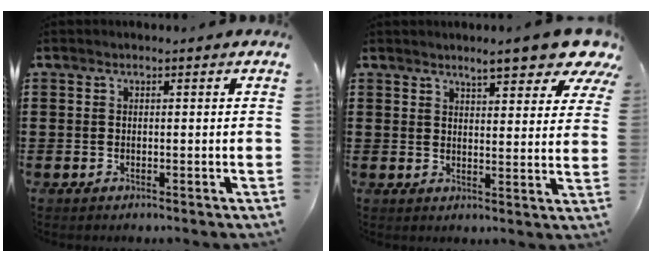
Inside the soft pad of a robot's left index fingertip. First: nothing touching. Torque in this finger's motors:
{"motor_torque": [2.14, 0.00, 0.70, 0.12]}